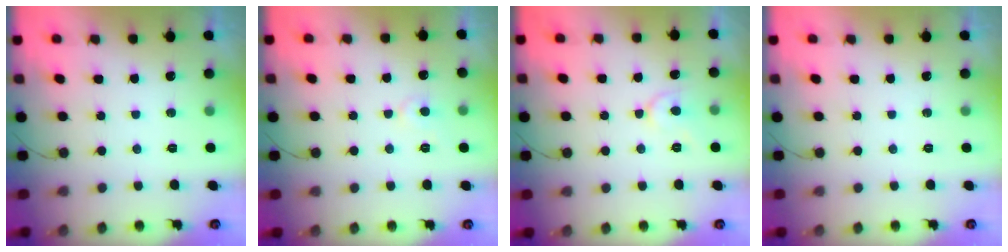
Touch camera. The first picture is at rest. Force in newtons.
{"total": 4.8, "press": 4.7, "slide": 0.5}
{"total": 6.5, "press": 6.4, "slide": 0.7}
{"total": 0.0}